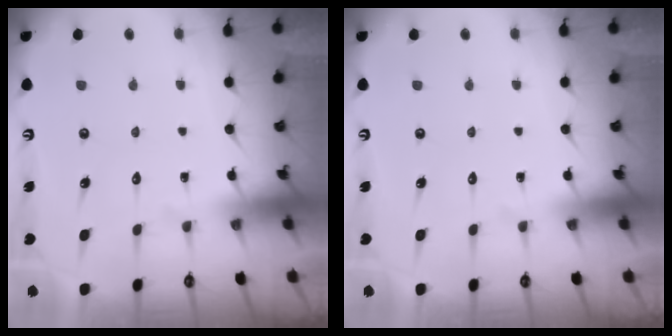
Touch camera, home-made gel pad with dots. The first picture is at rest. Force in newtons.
{"total": 0.0}